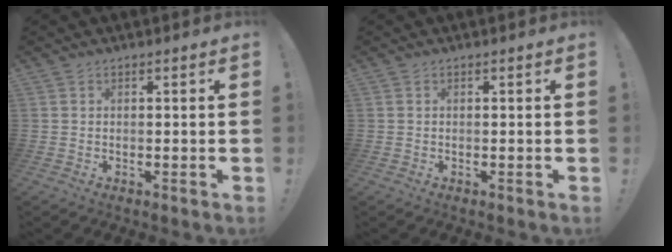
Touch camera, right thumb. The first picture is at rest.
{"total": 0.0}